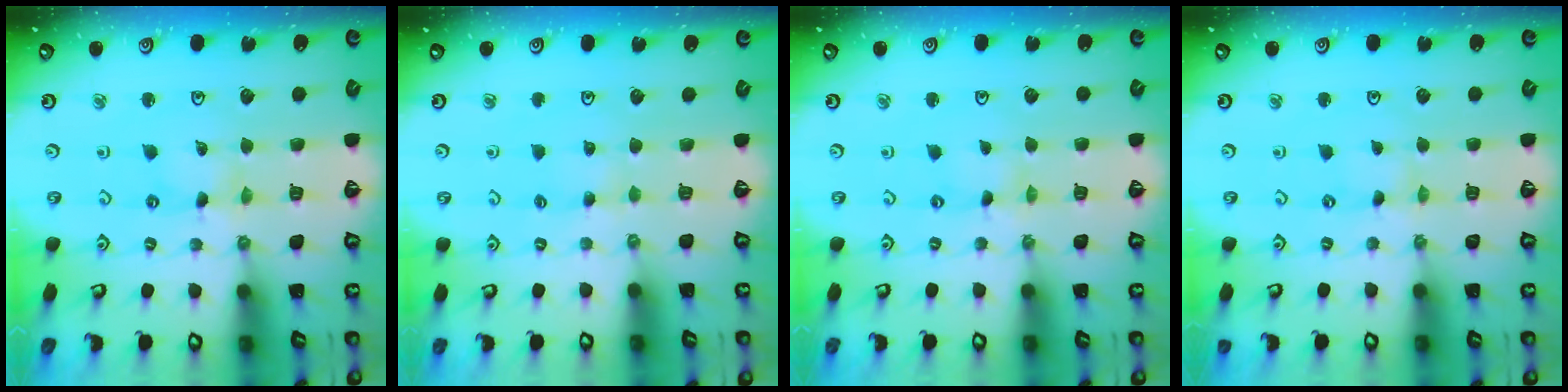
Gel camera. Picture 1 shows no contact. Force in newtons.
{"total": 2.7, "press": 2.7, "slide": 0.3}
{"total": 0.0}
{"total": 0.0}